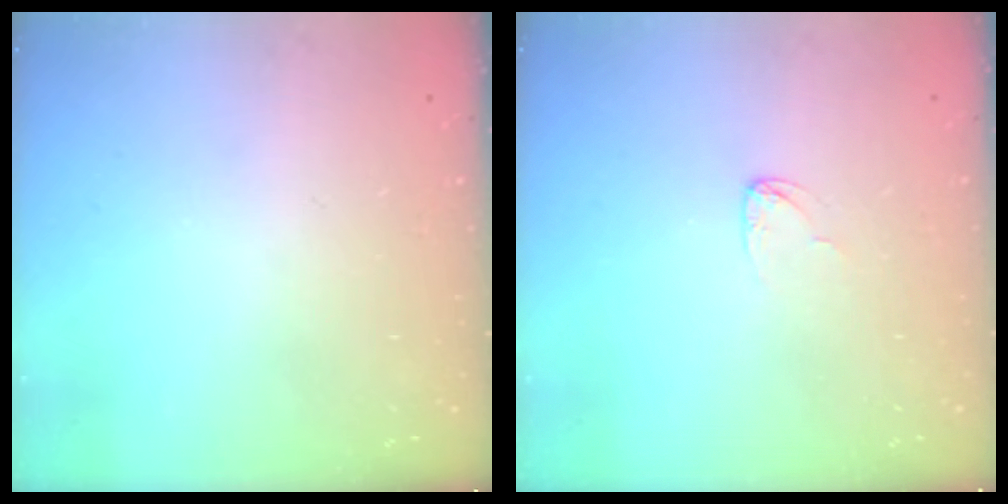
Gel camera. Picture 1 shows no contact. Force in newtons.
{"total": 2.9, "press": 2.9, "slide": 0.2}